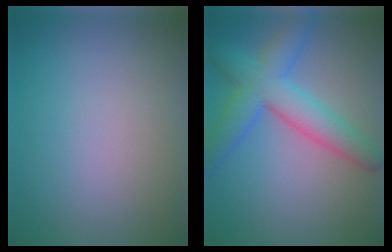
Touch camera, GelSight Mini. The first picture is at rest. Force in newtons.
{"total": 5.9, "press": 5.9, "slide": 0.2}